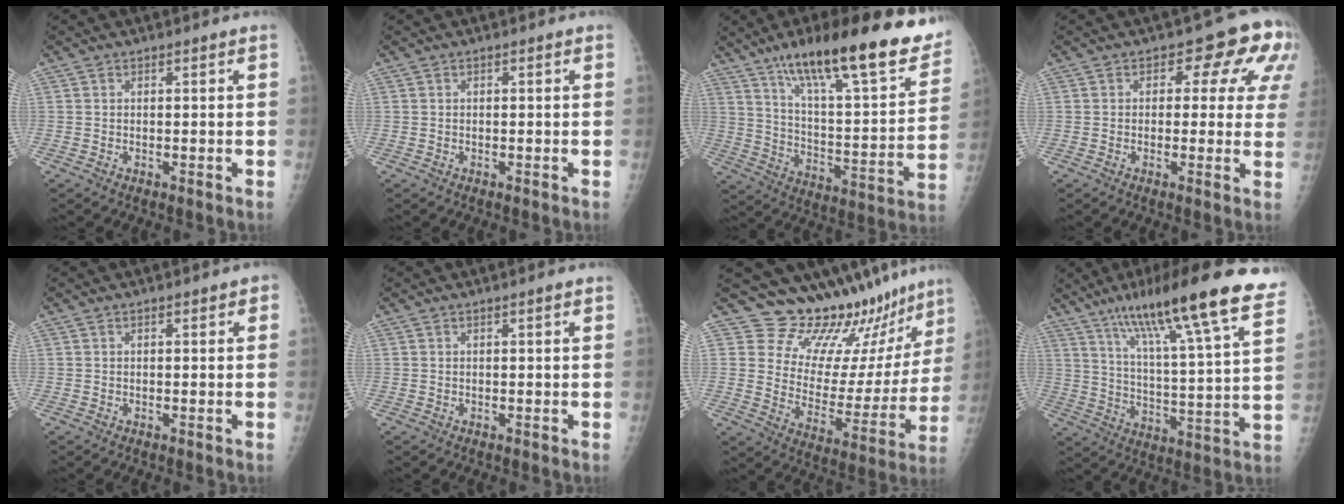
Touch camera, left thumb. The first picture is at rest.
{"total": 0.0}
{"total": 27.6, "force": [18.2, 6.6, 19.7], "torque": [-0.268, -0.056, 0.286]}
{"total": 9.7, "force": [3.5, 5.6, 7.1], "torque": [-0.024, -0.003, 0.026]}
{"total": 1.4, "force": [0.5, 0.7, 1.1], "torque": [-0.008, 0.002, 0.005]}
{"total": 0.6, "force": [0.3, -0.1, 0.5], "torque": [-0.012, 0.001, 0.005]}
{"total": 18.7, "force": [17.0, 6.2, 4.7], "torque": [-0.017, -0.141, 0.233]}
{"total": 23.6, "force": [15.8, 2.7, 17.3], "torque": [-0.256, -0.041, 0.238]}